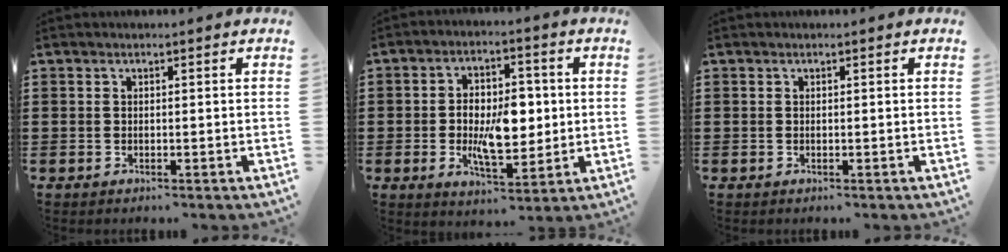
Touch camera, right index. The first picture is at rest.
{"total": 8.9, "force": [-0.3, 4.7, 7.5], "torque": [-0.125, 0.000, -0.012]}
{"total": 0.0}